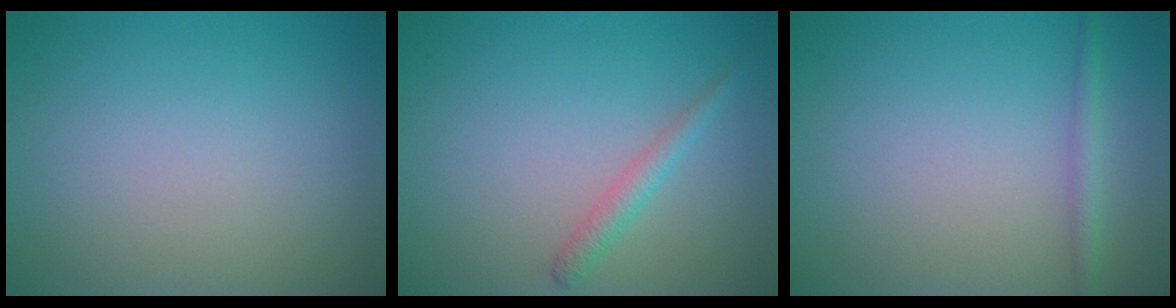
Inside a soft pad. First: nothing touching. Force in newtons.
{"total": 1.6, "press": 1.6, "slide": 0.0}
{"total": 1.5, "press": 1.5, "slide": 0.0}